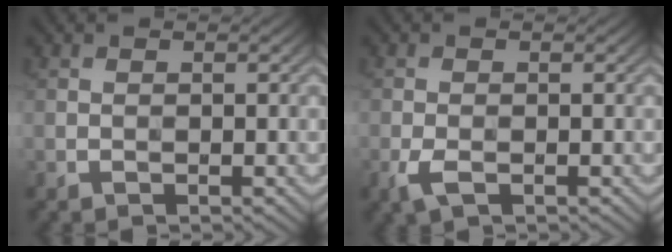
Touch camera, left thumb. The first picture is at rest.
{"total": 2.4, "force": [-1.1, 1.0, 1.8], "torque": [-0.047, -0.006, -0.026]}